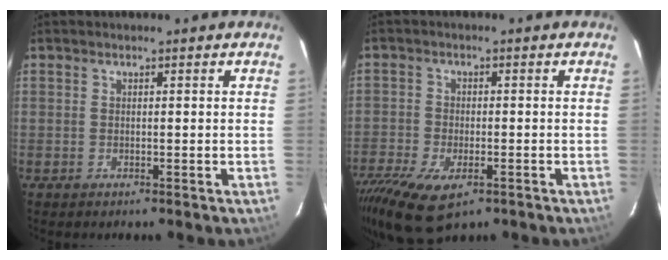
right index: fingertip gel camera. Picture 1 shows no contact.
{"total": 13.8, "force": [-7.9, 6.8, 9.1], "torque": [-0.217, -0.046, -0.133]}